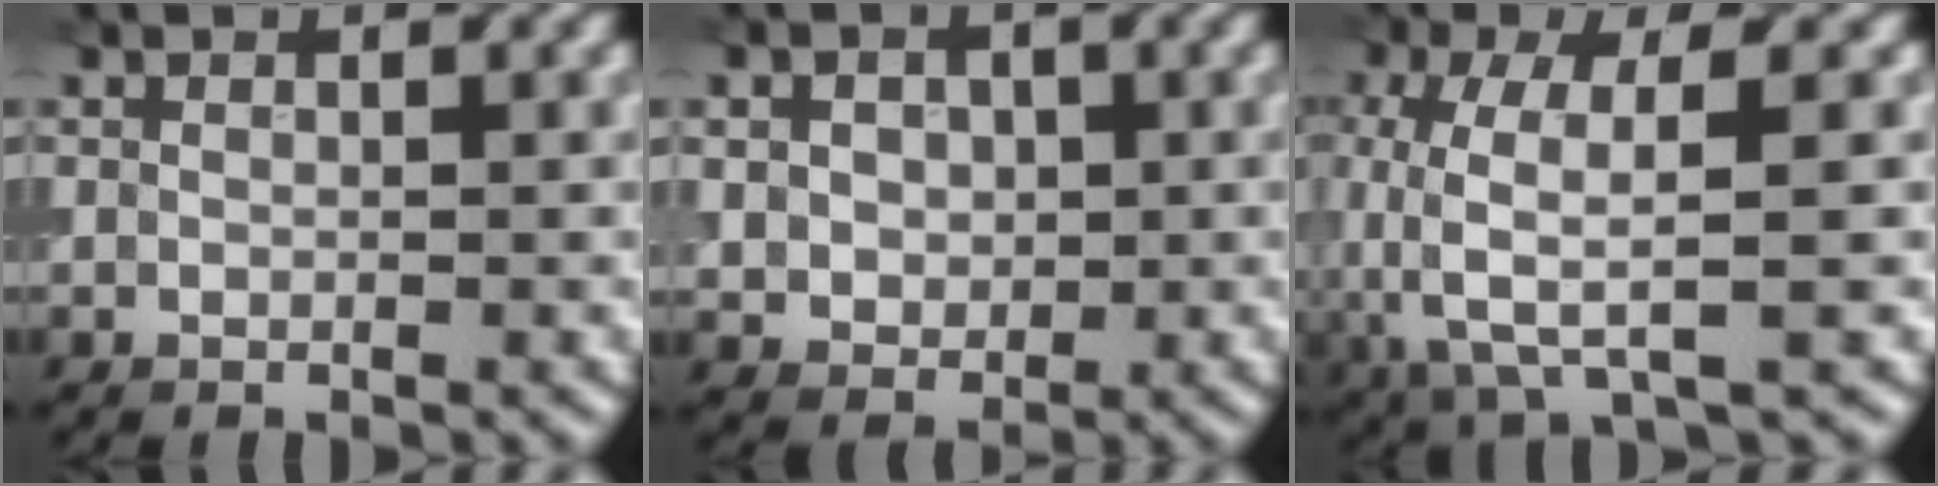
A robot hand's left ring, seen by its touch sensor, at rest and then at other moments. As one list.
[{"total": 3.9, "force": [0.6, 3.2, 2.2], "torque": [-0.043, 0.007, -0.003]}, {"total": 6.5, "force": [-0.7, 2.1, 6.1], "torque": [-0.139, -0.003, -0.013]}]